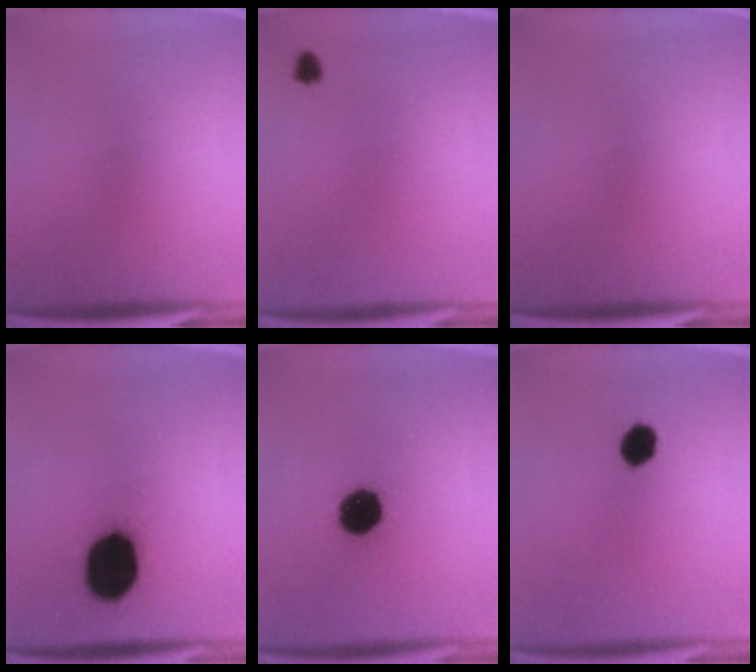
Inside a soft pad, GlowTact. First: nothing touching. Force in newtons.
{"total": 1.5}
{"total": 0.0}
{"total": 18.3}
{"total": 11.0}
{"total": 5.4}